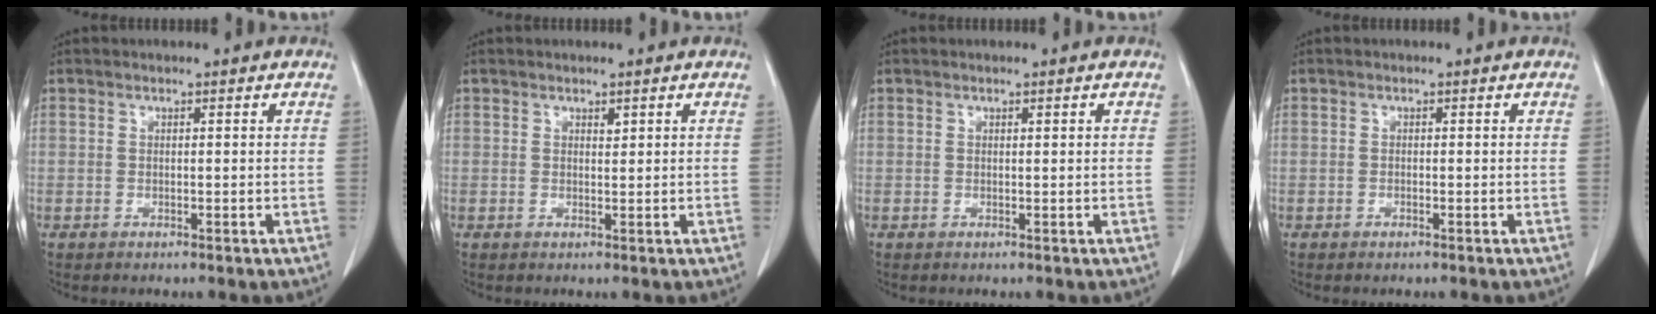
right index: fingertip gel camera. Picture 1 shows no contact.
{"total": 0.5, "force": [0.4, 0.2, 0.3], "torque": [-0.005, -0.004, 0.005]}
{"total": 0.5, "force": [0.2, 0.0, 0.5], "torque": [-0.009, 0.000, 0.003]}
{"total": 0.0}